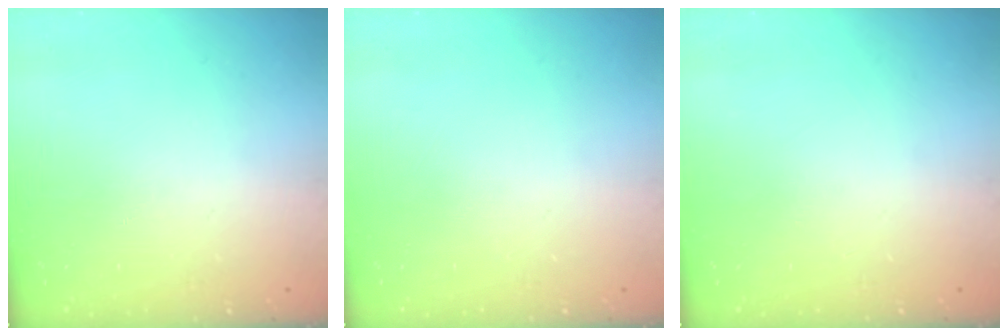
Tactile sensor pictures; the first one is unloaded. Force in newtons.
{"total": 0.0}
{"total": 0.0}